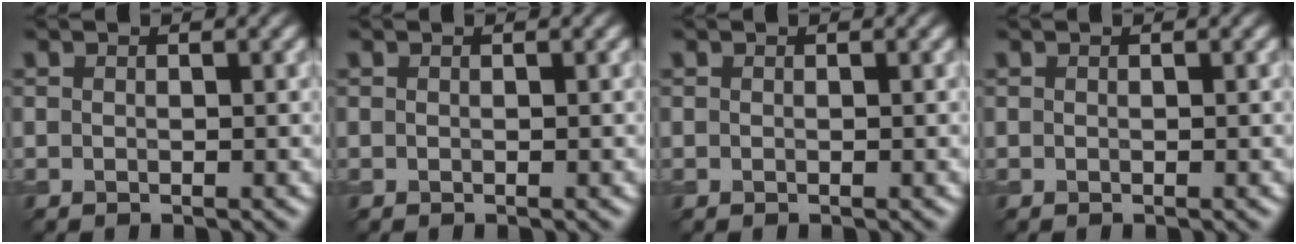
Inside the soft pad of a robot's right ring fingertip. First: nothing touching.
{"total": 0.0}
{"total": 0.0}
{"total": 0.0}